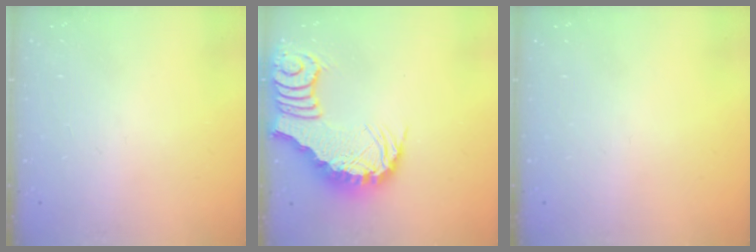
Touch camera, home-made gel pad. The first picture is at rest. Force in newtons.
{"total": 3.7, "press": 3.6, "slide": 0.7}
{"total": 0.0}